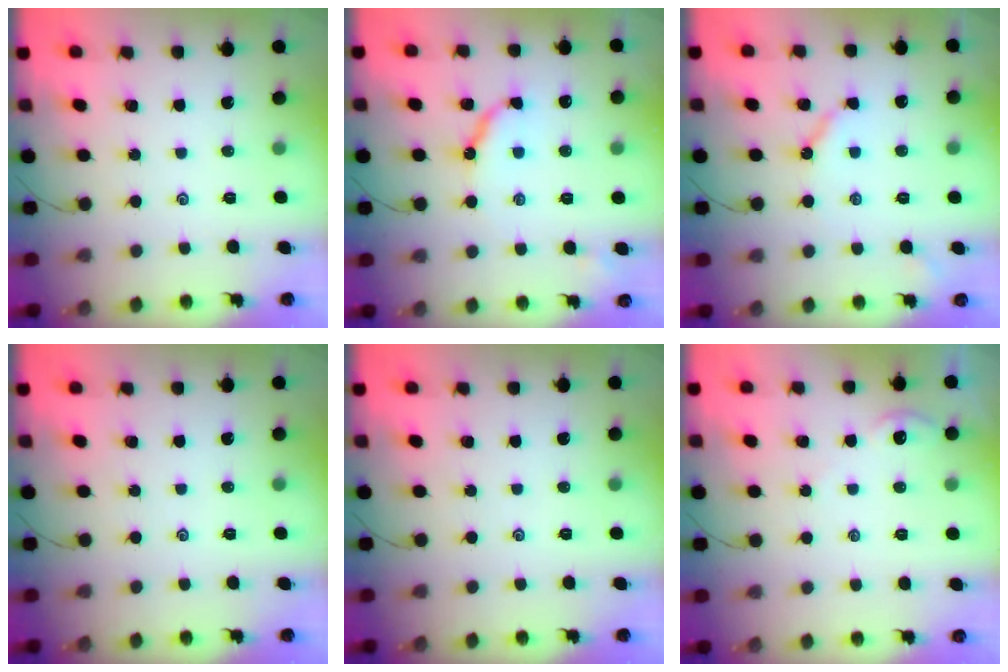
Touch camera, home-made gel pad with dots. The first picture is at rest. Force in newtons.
{"total": 8.9, "press": 8.9, "slide": 0.7}
{"total": 4.8, "press": 4.8, "slide": 0.7}
{"total": 0.0}
{"total": 0.0}
{"total": 1.3, "press": 1.2, "slide": 0.4}